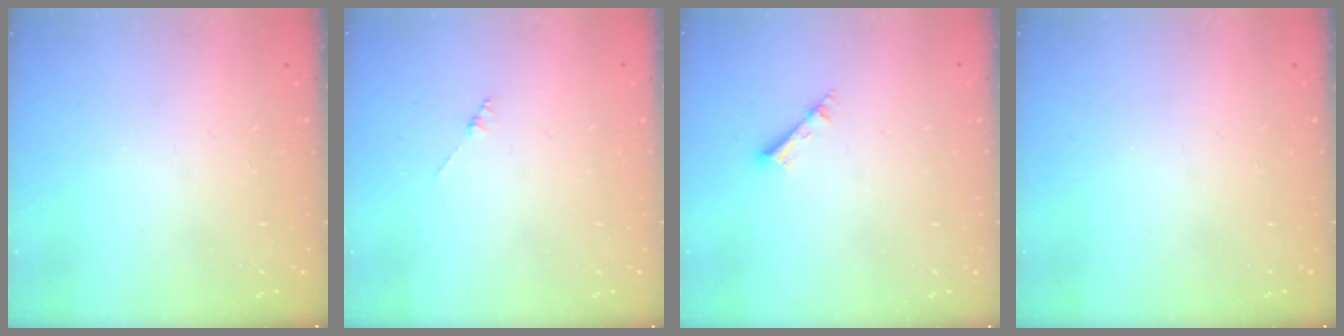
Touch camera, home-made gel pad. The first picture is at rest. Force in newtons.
{"total": 1.3, "press": 1.3, "slide": 0.3}
{"total": 2.5, "press": 2.5, "slide": 0.1}
{"total": 0.0}